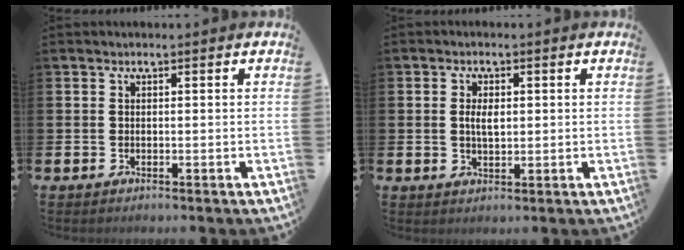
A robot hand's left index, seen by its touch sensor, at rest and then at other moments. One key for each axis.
{"total": 2.6, "fx": 0.6, "fy": 1.3, "fz": 2.2, "tx": -0.026, "ty": -0.001, "tz": 0.005}